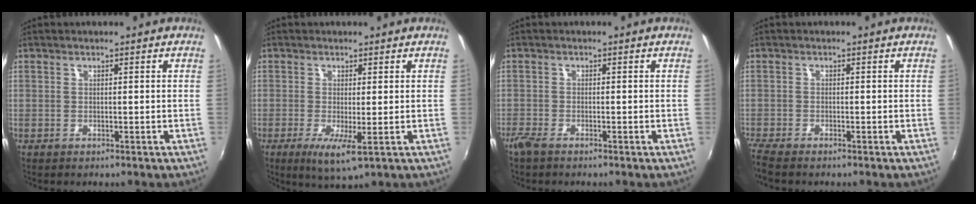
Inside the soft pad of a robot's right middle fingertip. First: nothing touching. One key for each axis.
{"total": 4.8, "fx": -1.2, "fy": 0.7, "fz": 4.6, "tx": -0.090, "ty": -0.020, "tz": -0.020}
{"total": 2.2, "fx": -1.9, "fy": 0.4, "fz": 1.1, "tx": -0.030, "ty": -0.007, "tz": -0.040}
{"total": 3.7, "fx": -3.3, "fy": 0.4, "fz": 1.7, "tx": -0.045, "ty": -0.019, "tz": -0.064}